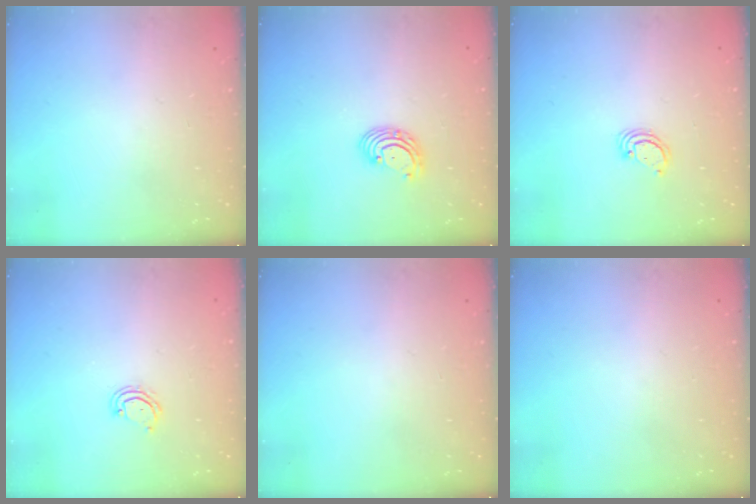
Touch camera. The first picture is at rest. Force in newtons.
{"total": 3.2, "press": 3.2, "slide": 0.2}
{"total": 2.3, "press": 2.3, "slide": 0.1}
{"total": 4.2, "press": 4.1, "slide": 0.4}
{"total": 0.0}
{"total": 0.0}